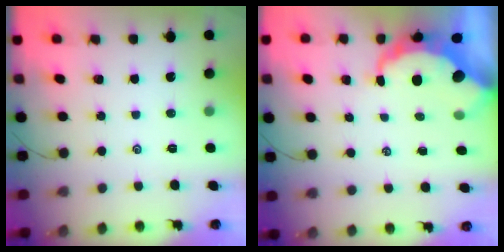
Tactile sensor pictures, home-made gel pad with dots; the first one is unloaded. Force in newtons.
{"total": 7.4, "press": 7.4, "slide": 0.8}